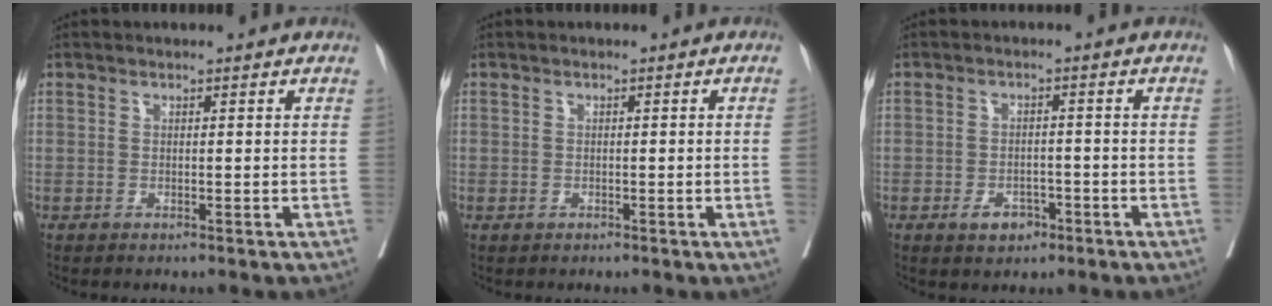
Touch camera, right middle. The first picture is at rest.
{"total": 0.9, "force": [-0.2, -0.1, 0.8], "torque": [-0.013, 0.004, -0.003]}
{"total": 3.5, "force": [-2.0, 2.2, 1.9], "torque": [-0.024, 0.005, -0.024]}